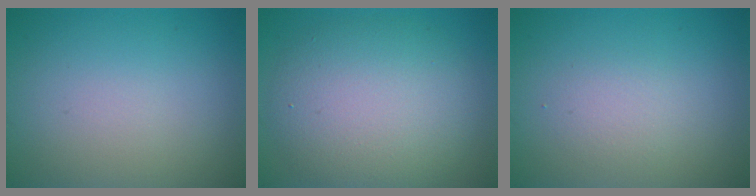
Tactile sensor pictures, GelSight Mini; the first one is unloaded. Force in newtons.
{"total": 7.5, "press": 7.5, "slide": 0.4}
{"total": 1.6, "press": 1.6, "slide": 0.1}